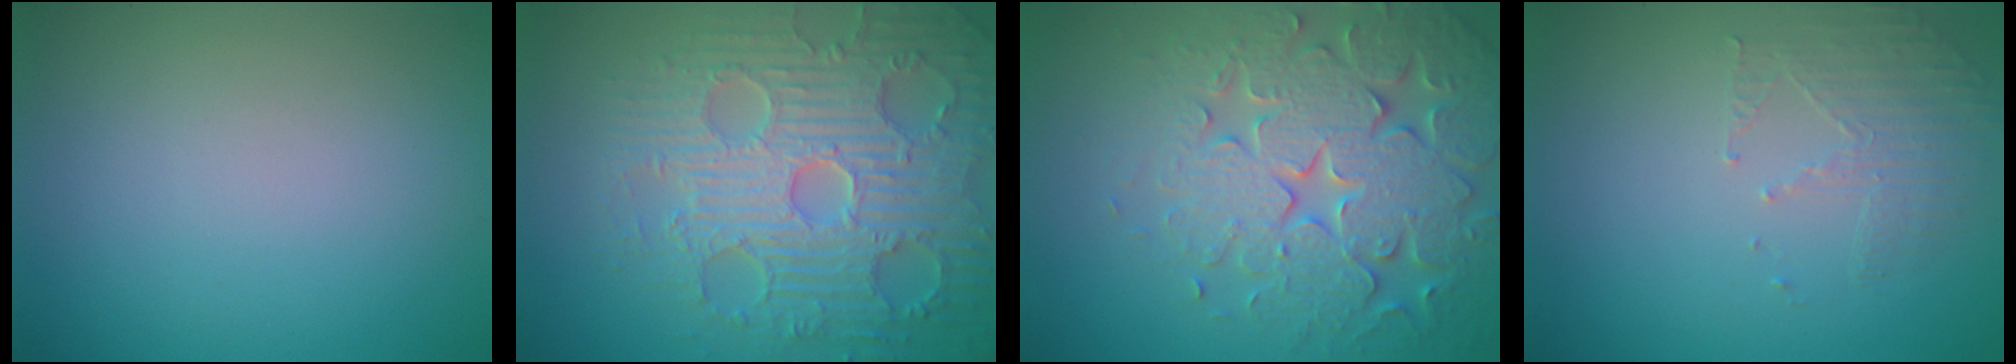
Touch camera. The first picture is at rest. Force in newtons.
{"total": 8.4, "press": 6.4, "slide": 5.5}
{"total": 7.7, "press": 7.6, "slide": 1.6}
{"total": 1.7, "press": 0.9, "slide": 1.4}